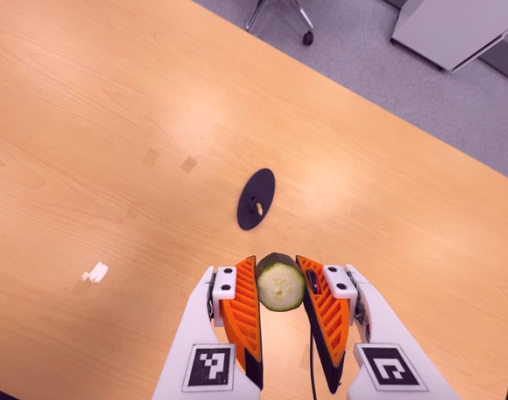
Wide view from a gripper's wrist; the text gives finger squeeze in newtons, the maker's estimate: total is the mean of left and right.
{"total": 9.1, "left": 8.6, "right": 9.6}